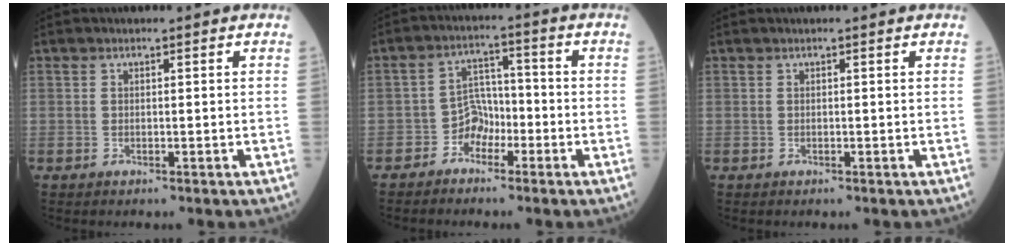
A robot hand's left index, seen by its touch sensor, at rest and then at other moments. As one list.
[{"total": 4.0, "force": [-2.6, 2.8, 1.2], "torque": [-0.015, 0.008, -0.053]}, {"total": 0.6, "force": [0.5, 0.1, 0.3], "torque": [-0.005, 0.008, 0.007]}]